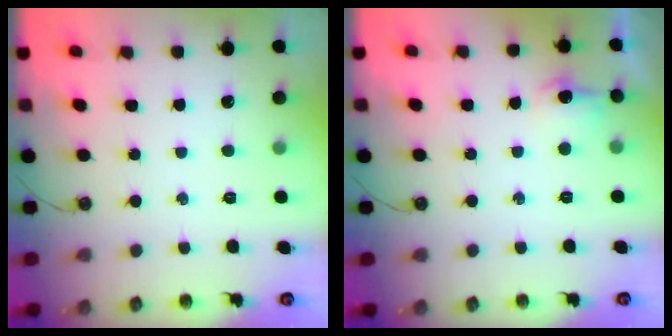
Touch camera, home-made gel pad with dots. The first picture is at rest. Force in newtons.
{"total": 7.5, "press": 7.4, "slide": 0.7}